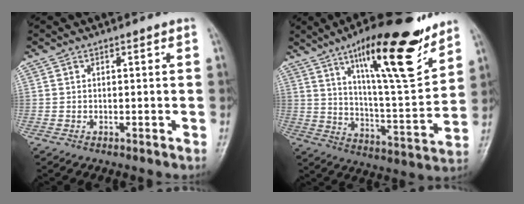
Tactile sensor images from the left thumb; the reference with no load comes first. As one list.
[{"total": 21.8, "force": [13.7, 5.0, 16.2], "torque": [-0.219, -0.070, 0.222]}]